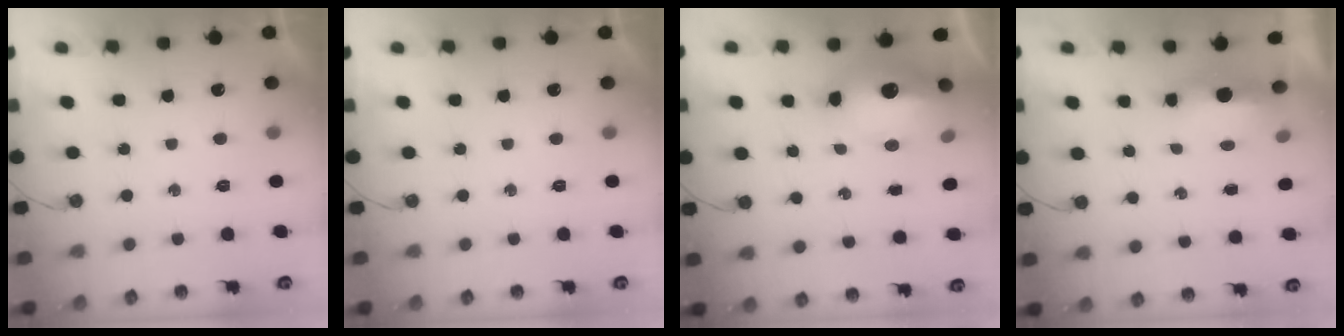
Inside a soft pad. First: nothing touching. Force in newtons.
{"total": 0.0}
{"total": 20.3, "press": 16.3, "slide": 12.0}
{"total": 5.1, "press": 4.8, "slide": 1.7}